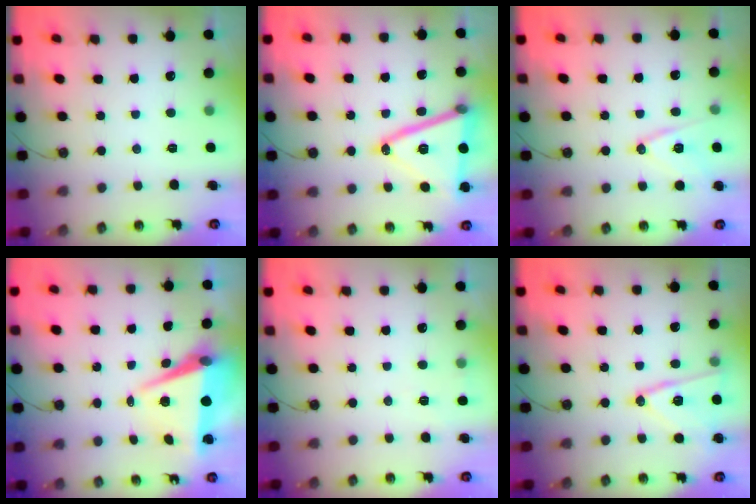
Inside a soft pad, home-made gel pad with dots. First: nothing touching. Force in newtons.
{"total": 19.7, "press": 19.3, "slide": 4.0}
{"total": 12.6, "press": 12.1, "slide": 3.4}
{"total": 7.5, "press": 6.1, "slide": 4.3}
{"total": 2.7, "press": 2.6, "slide": 0.8}
{"total": 14.3, "press": 14.3, "slide": 0.6}